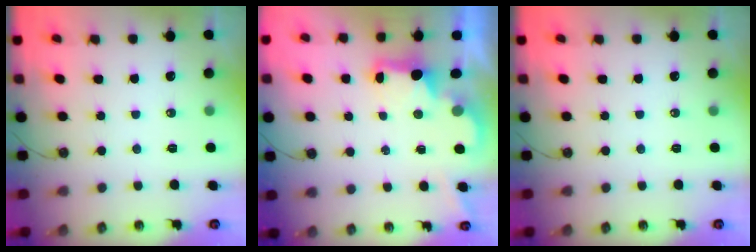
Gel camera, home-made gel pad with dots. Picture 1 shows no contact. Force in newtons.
{"total": 2.3, "press": 2.2, "slide": 0.8}
{"total": 0.0}